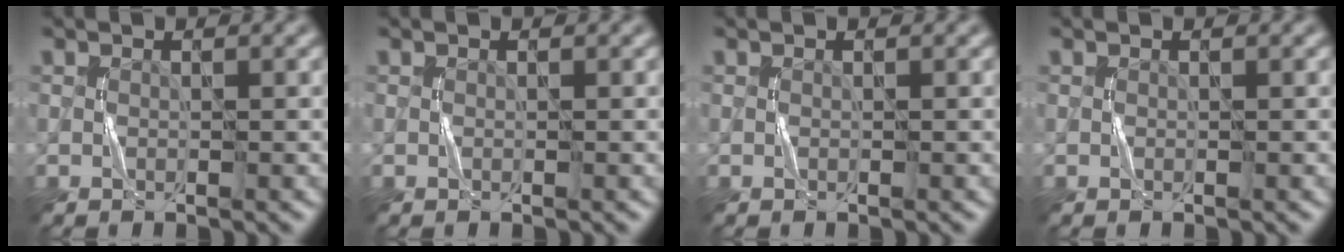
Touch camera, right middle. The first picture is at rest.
{"total": 0.0}
{"total": 0.0}
{"total": 0.0}